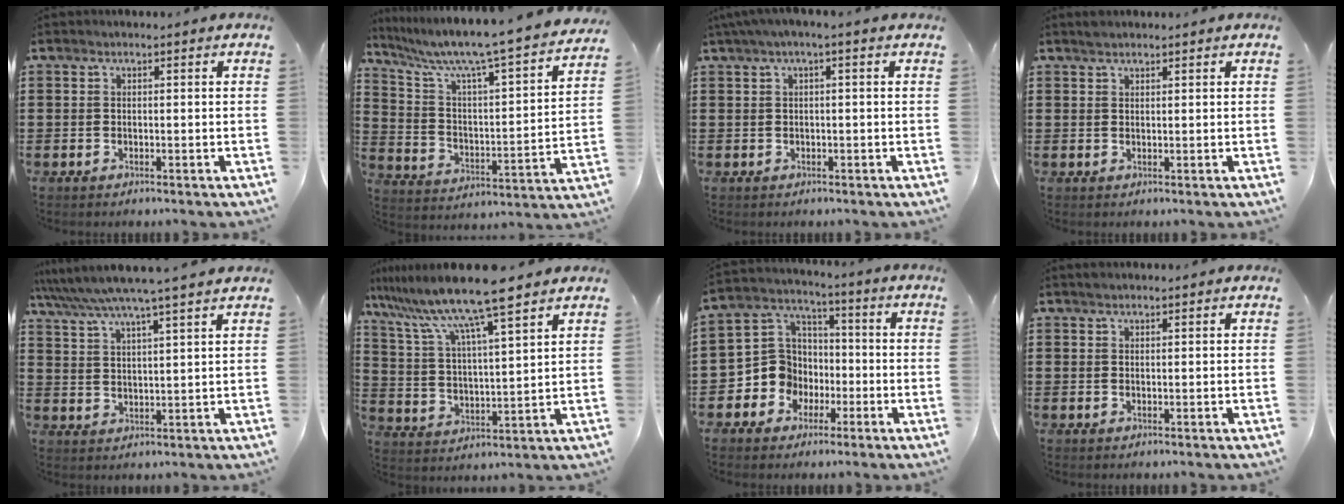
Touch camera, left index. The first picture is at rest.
{"total": 7.2, "force": [6.1, -0.1, 3.9], "torque": [-0.104, -0.056, 0.092]}
{"total": 1.5, "force": [-0.4, 0.2, 1.4], "torque": [-0.029, -0.005, -0.012]}
{"total": 1.3, "force": [1.2, 0.4, 0.3], "torque": [-0.008, 0.002, 0.023]}
{"total": 6.1, "force": [5.5, -0.4, 2.6], "torque": [-0.070, -0.027, 0.094]}
{"total": 10.8, "force": [9.3, -0.2, 5.4], "torque": [-0.141, -0.051, 0.157]}
{"total": 8.5, "force": [-2.0, 8.1, 1.5], "torque": [-0.088, 0.004, -0.040]}
{"total": 0.8, "force": [0.8, 0.3, 0.3], "torque": [-0.006, 0.002, 0.014]}